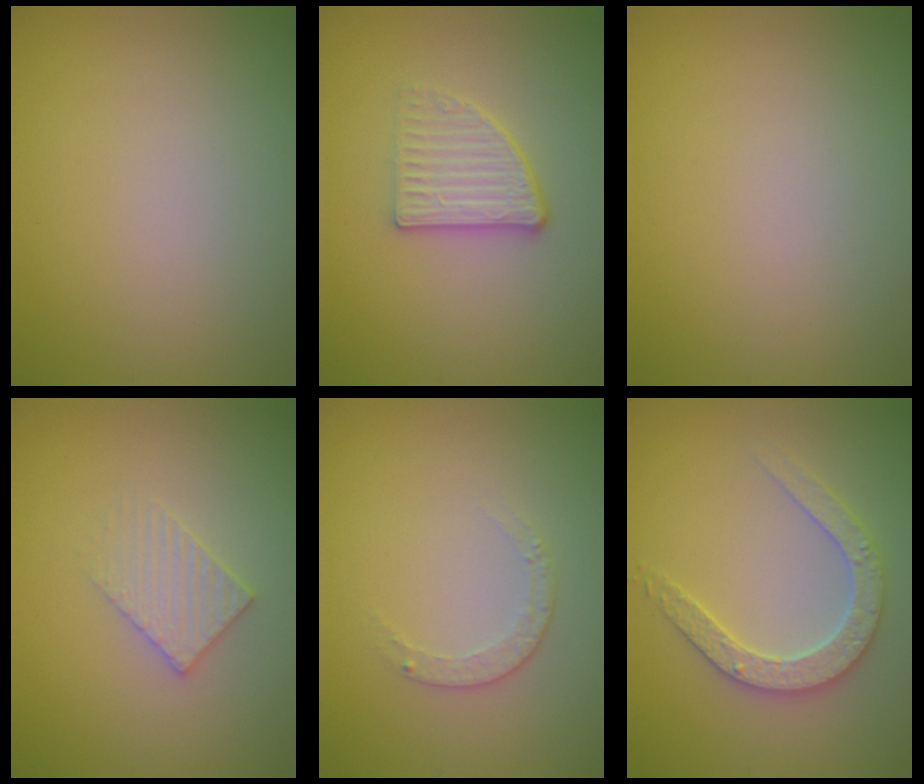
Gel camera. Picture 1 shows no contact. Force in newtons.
{"total": 2.9, "press": 2.5, "slide": 1.4}
{"total": 0.0}
{"total": 2.1, "press": 2.0, "slide": 0.3}
{"total": 1.2, "press": 0.9, "slide": 0.9}
{"total": 3.0, "press": 2.9, "slide": 0.6}